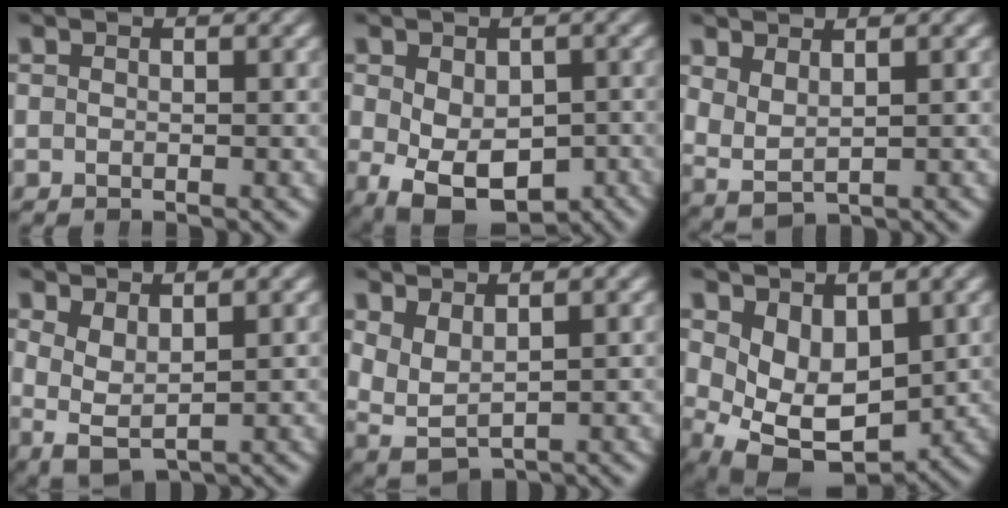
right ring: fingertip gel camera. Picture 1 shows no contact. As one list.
[{"total": 8.9, "force": [-4.6, 5.6, 5.2], "torque": [-0.104, -0.061, -0.044]}, {"total": 4.2, "force": [0.8, 3.4, 2.3], "torque": [-0.075, -0.018, 0.025]}, {"total": 4.5, "force": [-0.6, 3.6, 2.7], "torque": [-0.069, -0.024, 0.001]}, {"total": 5.9, "force": [0.1, 5.1, 2.9], "torque": [-0.096, -0.030, 0.014]}, {"total": 8.7, "force": [-1.2, 6.4, 5.7], "torque": [-0.117, -0.050, 0.001]}]